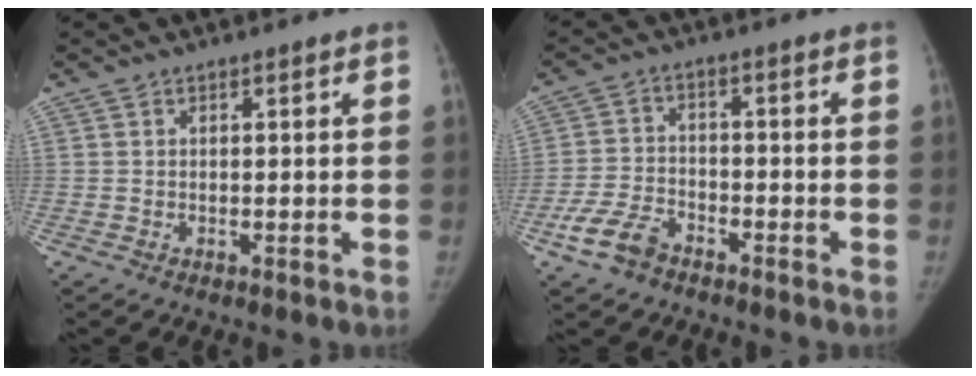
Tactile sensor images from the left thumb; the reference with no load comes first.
{"total": 6.9, "force": [-4.6, 3.9, 3.5], "torque": [-0.074, 0.019, -0.090]}